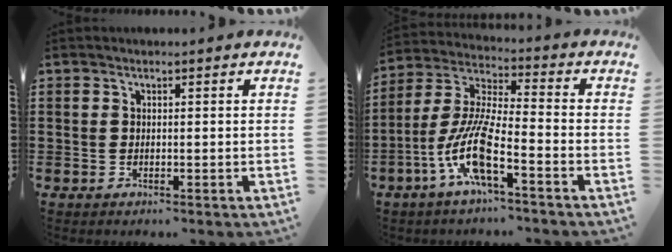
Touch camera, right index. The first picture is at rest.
{"total": 10.9, "force": [-5.5, 1.8, 9.2], "torque": [-0.215, -0.014, -0.112]}